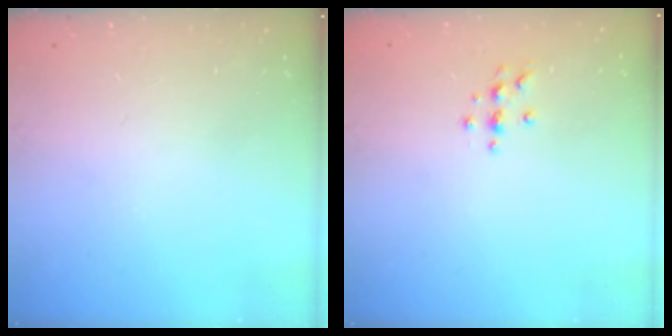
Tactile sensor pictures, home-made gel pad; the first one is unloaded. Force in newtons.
{"total": 3.7, "press": 3.6, "slide": 0.5}